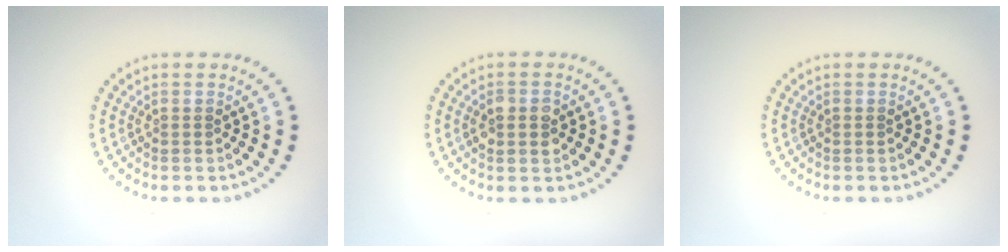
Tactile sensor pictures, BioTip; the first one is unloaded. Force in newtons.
{"total": 2.6, "press": 2.6, "slide": 0.3}
{"total": 0.0}